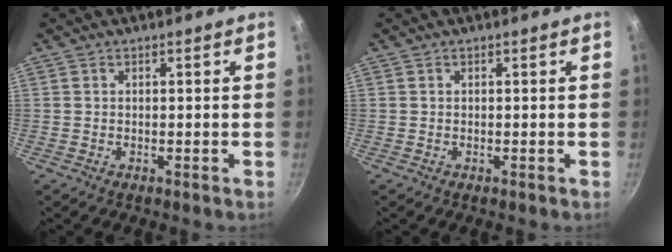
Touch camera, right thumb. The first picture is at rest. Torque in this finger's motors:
{"motor_torque": [0.00, 0.00, -0.01, 0.34, 0.00]}